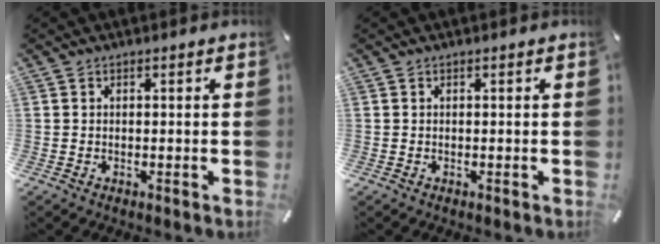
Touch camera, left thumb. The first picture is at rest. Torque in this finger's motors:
{"motor_torque": [-0.07, 0.07, 0.00, 0.07, 0.00]}